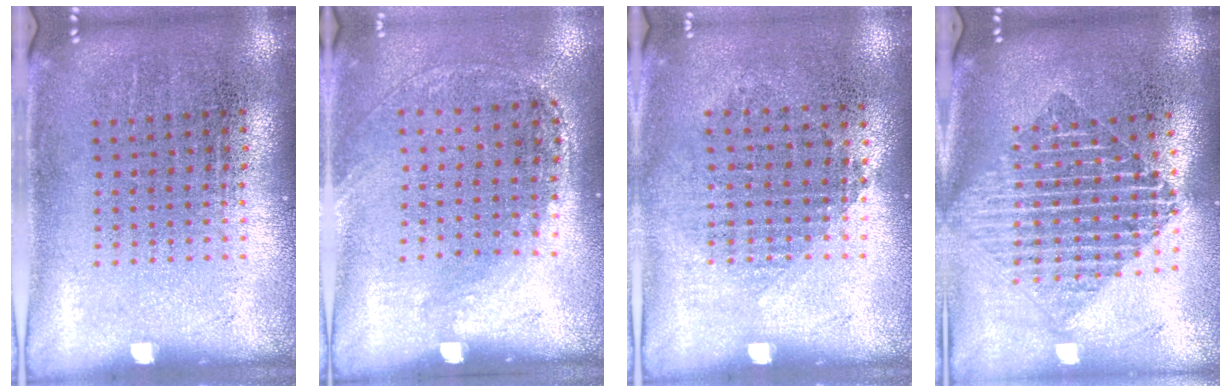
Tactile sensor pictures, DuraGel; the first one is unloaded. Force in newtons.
{"total": 1.3, "press": 0.9, "slide": 0.9}
{"total": 0.9, "press": 0.8, "slide": 0.4}
{"total": 1.9, "press": 1.6, "slide": 1.1}